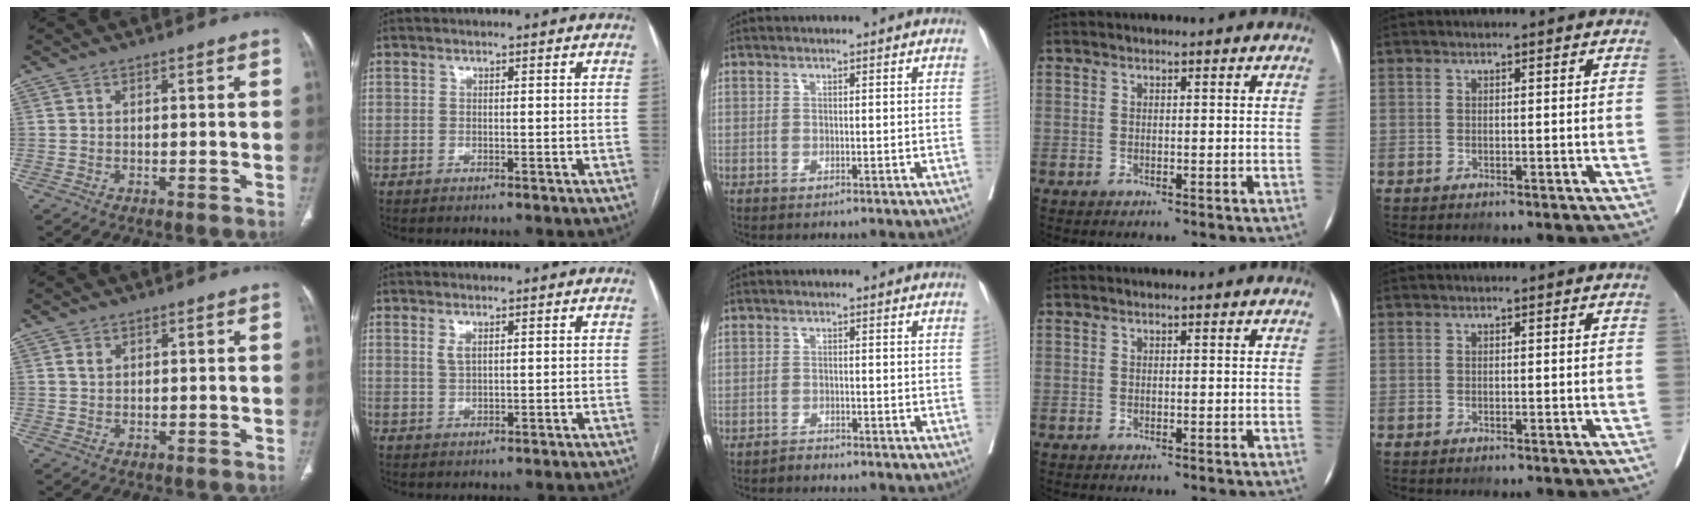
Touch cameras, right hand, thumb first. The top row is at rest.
{"thumb": {"total": 1.7, "force": [0.8, 1.3, 0.9], "torque": [-0.013, -0.002, 0.017]}, "index": {"total": 1.8, "force": [0.8, 0.7, 1.4], "torque": [-0.030, -0.001, 0.021]}, "middle": {"total": 1.0, "force": [-1.0, 0.0, -0.1], "torque": [0.001, -0.004, -0.017]}}